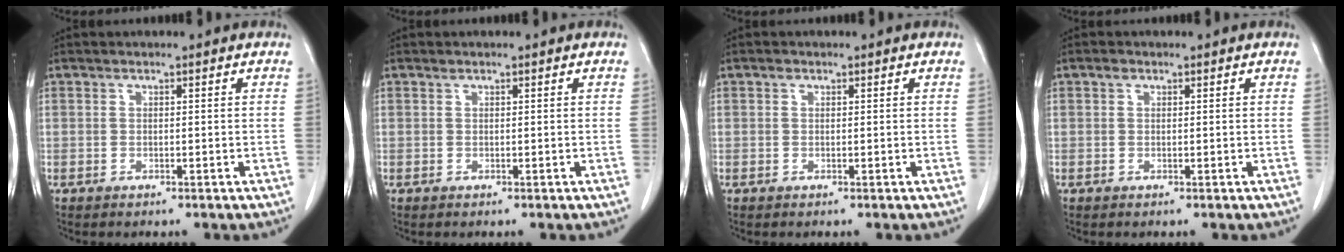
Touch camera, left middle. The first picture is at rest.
{"total": 0.0}
{"total": 0.5, "force": [0.3, 0.4, 0.2], "torque": [-0.002, 0.004, 0.003]}
{"total": 0.8, "force": [0.4, 0.6, 0.3], "torque": [-0.006, 0.006, 0.007]}